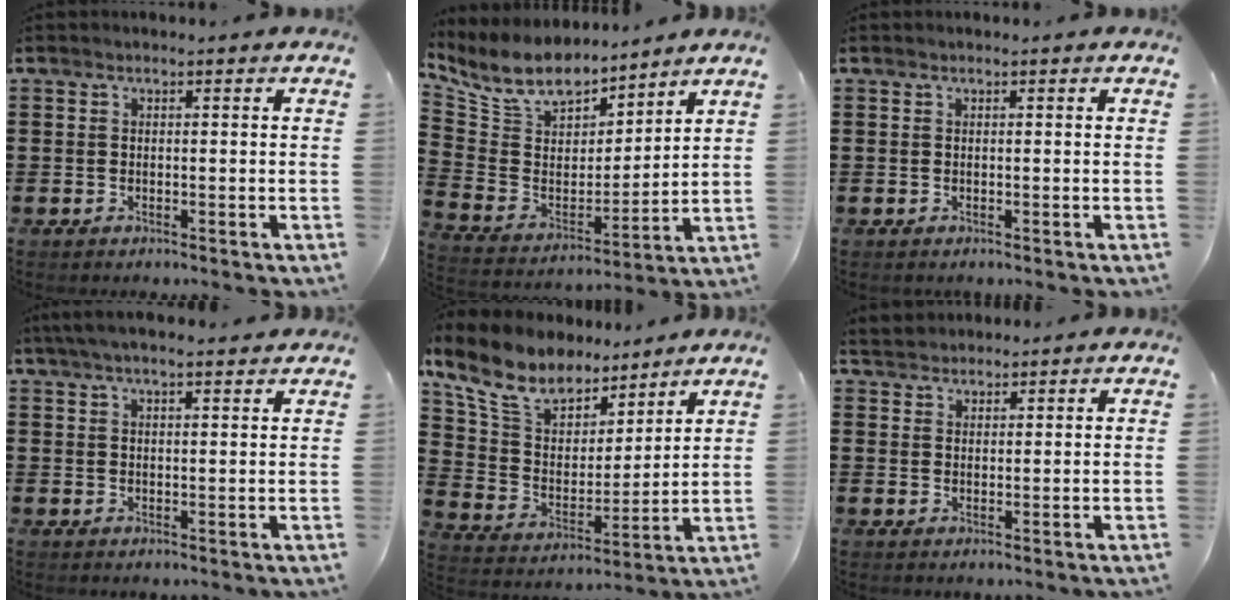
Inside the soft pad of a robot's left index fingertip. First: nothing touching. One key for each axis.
{"total": 9.4, "fx": 8.1, "fy": 3.7, "fz": 2.8, "tx": -0.099, "ty": -0.046, "tz": 0.149}
{"total": 0.0}
{"total": 3.7, "fx": 3.0, "fy": 0.6, "fz": 2.0, "tx": -0.046, "ty": 0.006, "tz": 0.055}
{"total": 10.5, "fx": 8.8, "fy": 4.4, "fz": 3.7, "tx": -0.119, "ty": -0.046, "tz": 0.160}
{"total": 2.1, "fx": 2.0, "fy": 0.8, "fz": -0.4, "tx": 0.000, "ty": 0.005, "tz": 0.038}